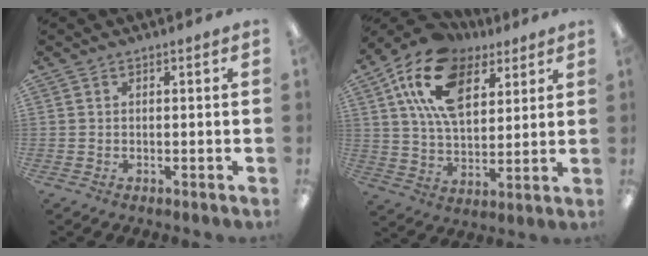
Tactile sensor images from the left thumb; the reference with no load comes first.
{"total": 18.5, "force": [9.5, 10.9, 11.5], "torque": [-0.208, -0.018, 0.173]}